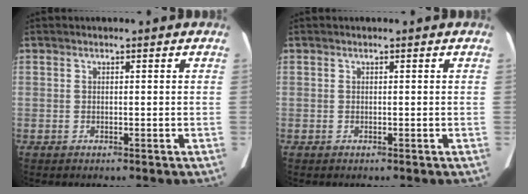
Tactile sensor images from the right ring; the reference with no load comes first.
{"total": 0.0}